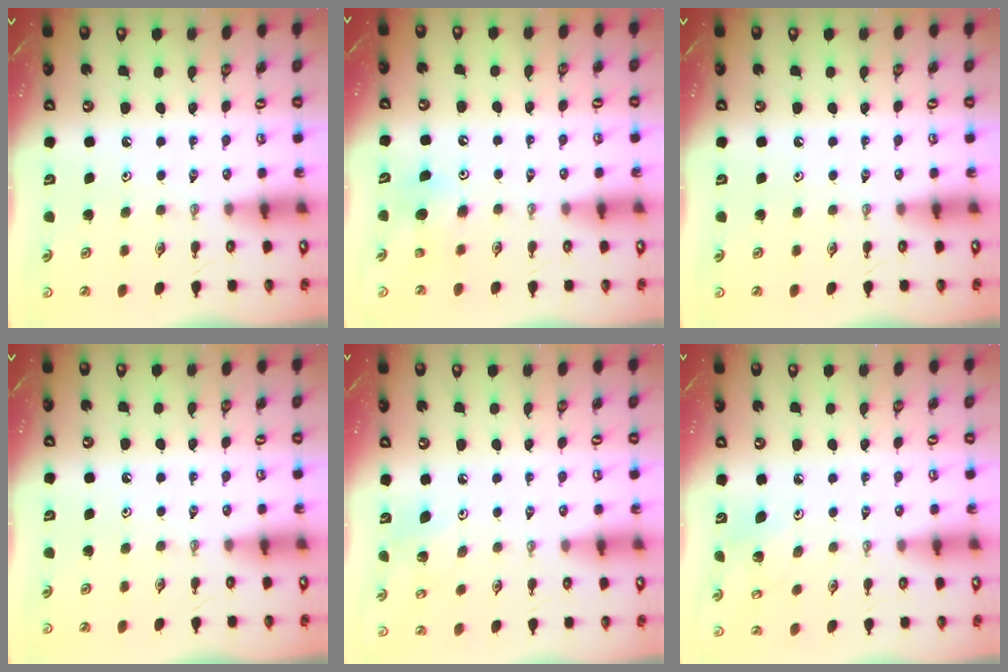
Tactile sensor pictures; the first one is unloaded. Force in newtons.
{"total": 6.2, "press": 5.9, "slide": 1.8}
{"total": 0.0}
{"total": 0.0}
{"total": 6.2, "press": 6.0, "slide": 1.4}
{"total": 5.0, "press": 4.4, "slide": 2.3}